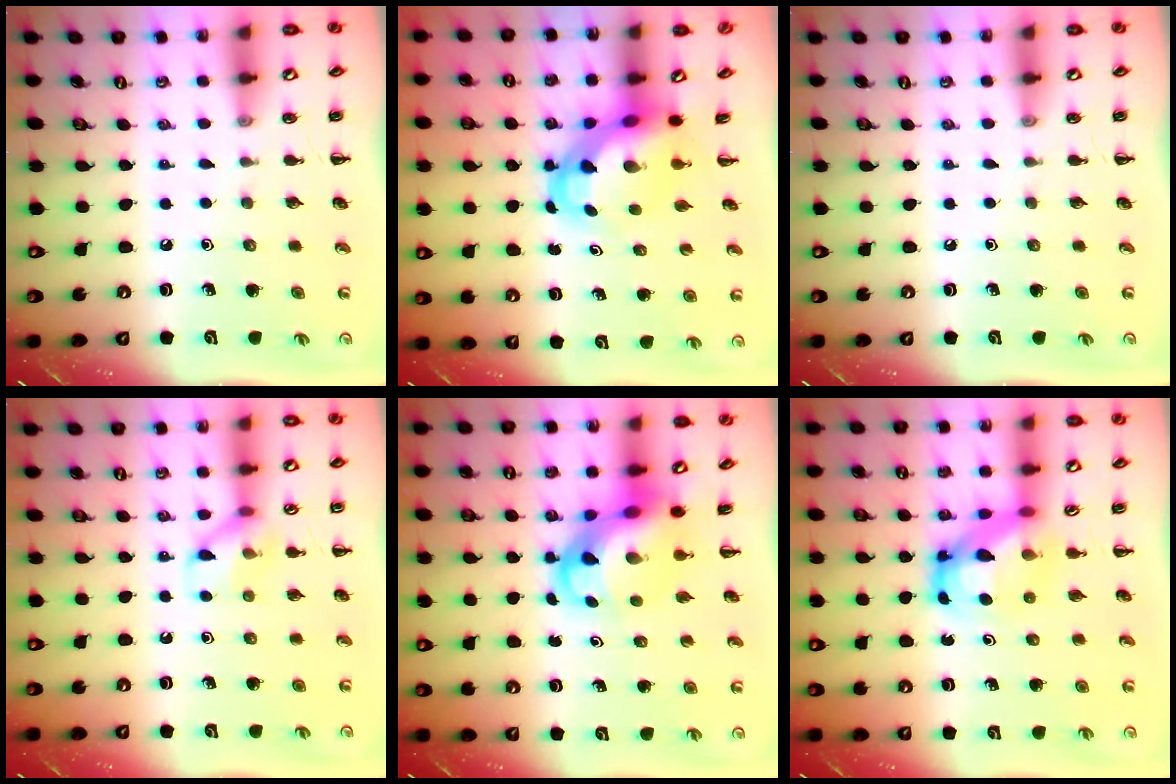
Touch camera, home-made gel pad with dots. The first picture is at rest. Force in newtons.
{"total": 5.6, "press": 5.3, "slide": 1.5}
{"total": 0.0}
{"total": 9.1, "press": 9.1, "slide": 1.1}
{"total": 7.5, "press": 7.2, "slide": 2.1}
{"total": 6.4, "press": 6.2, "slide": 1.5}